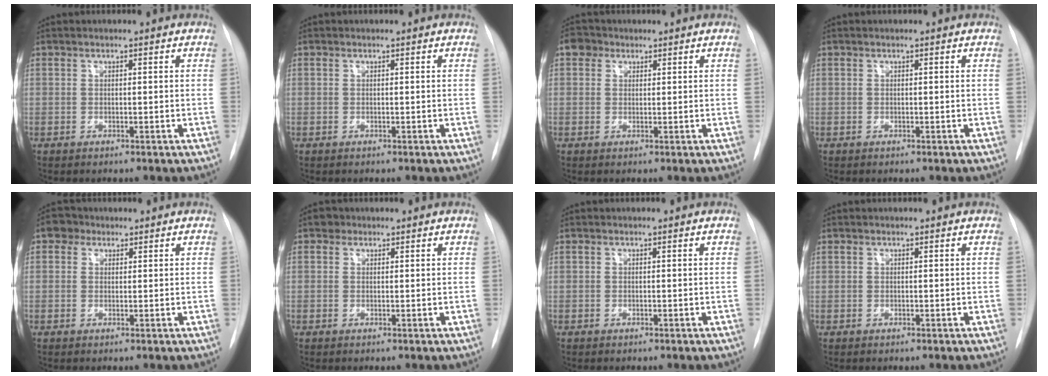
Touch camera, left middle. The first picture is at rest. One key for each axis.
{"total": 0.0}
{"total": 2.5, "fx": 1.2, "fy": 2.0, "fz": 0.8, "tx": -0.013, "ty": 0.011, "tz": 0.016}
{"total": 0.0}
{"total": 2.5, "fx": 1.2, "fy": 2.1, "fz": 0.6, "tx": -0.010, "ty": 0.009, "tz": 0.015}
{"total": 1.0, "fx": 0.6, "fy": 0.8, "fz": 0.1, "tx": 0.004, "ty": 0.006, "tz": 0.004}
{"total": 0.0}
{"total": 0.0}